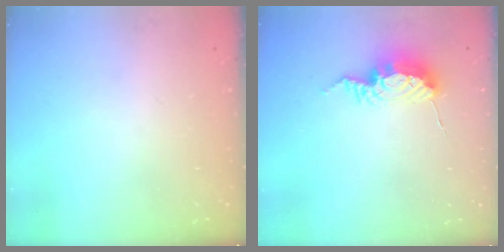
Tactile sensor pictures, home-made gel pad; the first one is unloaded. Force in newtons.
{"total": 9.8, "press": 9.8, "slide": 0.4}